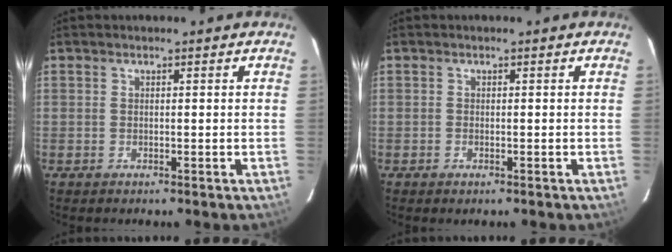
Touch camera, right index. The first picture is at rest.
{"total": 0.6, "force": [-0.4, 0.4, 0.3], "torque": [-0.005, -0.001, -0.008]}